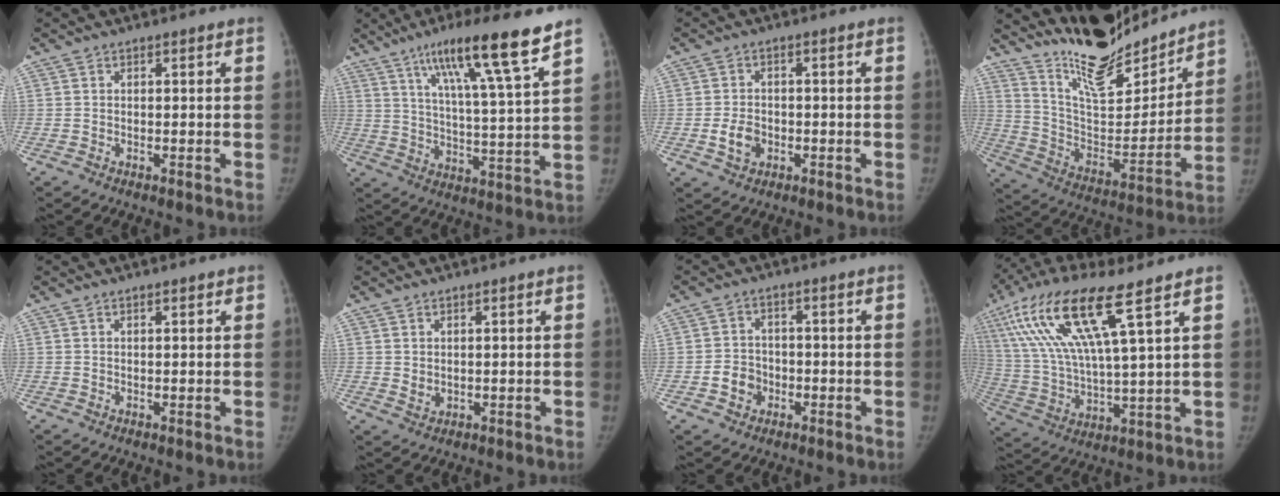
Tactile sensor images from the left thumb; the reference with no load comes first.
{"total": 16.9, "force": [10.8, 0.7, 12.9], "torque": [-0.201, -0.048, 0.173]}
{"total": 4.2, "force": [-1.1, 3.3, 2.5], "torque": [-0.037, 0.005, -0.016]}
{"total": 20.3, "force": [18.2, 4.9, 7.5], "torque": [-0.080, -0.119, 0.311]}
{"total": 1.1, "force": [0.8, 0.3, 0.7], "torque": [-0.009, -0.003, 0.012]}
{"total": 2.0, "force": [1.0, 1.2, 1.3], "torque": [-0.020, -0.011, 0.024]}
{"total": 4.5, "force": [-1.4, 4.0, 1.5], "torque": [-0.004, 0.014, -0.024]}
{"total": 20.1, "force": [9.9, 3.6, 17.2], "torque": [-0.362, -0.019, 0.189]}